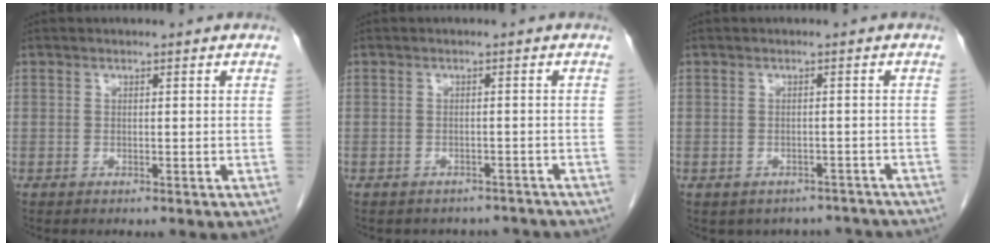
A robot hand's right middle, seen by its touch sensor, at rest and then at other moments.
{"total": 5.8, "force": [-5.2, 2.6, 0.2], "torque": [0.002, 0.012, -0.053]}
{"total": 6.7, "force": [-5.8, 3.4, 0.3], "torque": [0.008, 0.021, -0.060]}